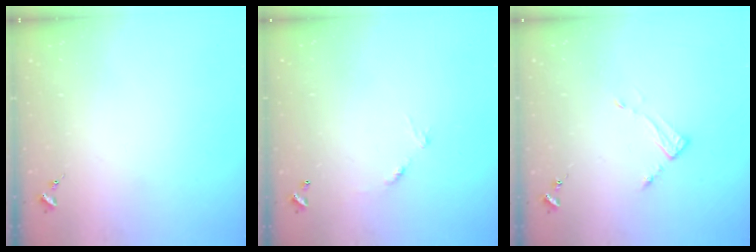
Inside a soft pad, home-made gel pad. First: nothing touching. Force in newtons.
{"total": 7.0, "press": 7.0, "slide": 0.5}
{"total": 3.7, "press": 3.7, "slide": 0.1}